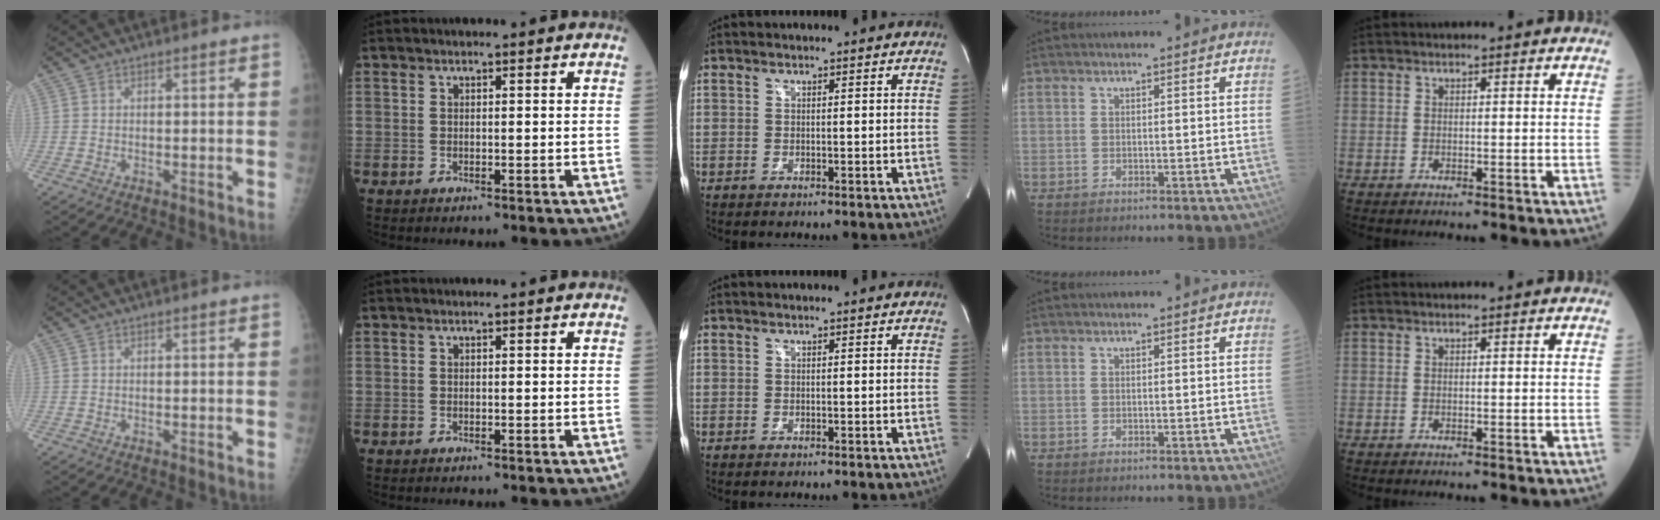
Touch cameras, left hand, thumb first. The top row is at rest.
{}